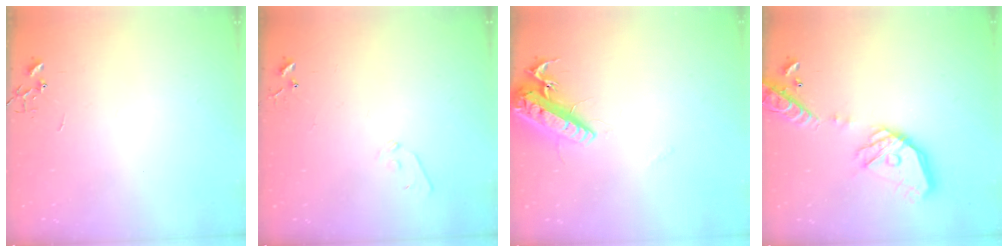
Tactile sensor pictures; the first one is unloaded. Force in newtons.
{"total": 5.2, "press": 5.2, "slide": 0.5}
{"total": 16.5, "press": 16.2, "slide": 3.1}
{"total": 18.9, "press": 18.8, "slide": 2.4}